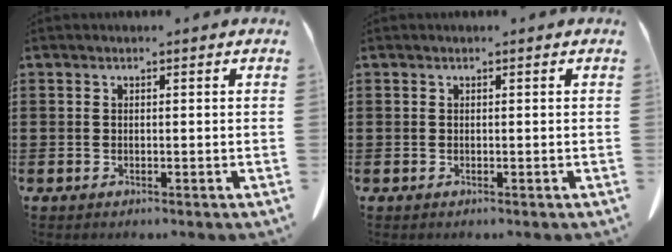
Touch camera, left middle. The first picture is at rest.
{"total": 0.0}